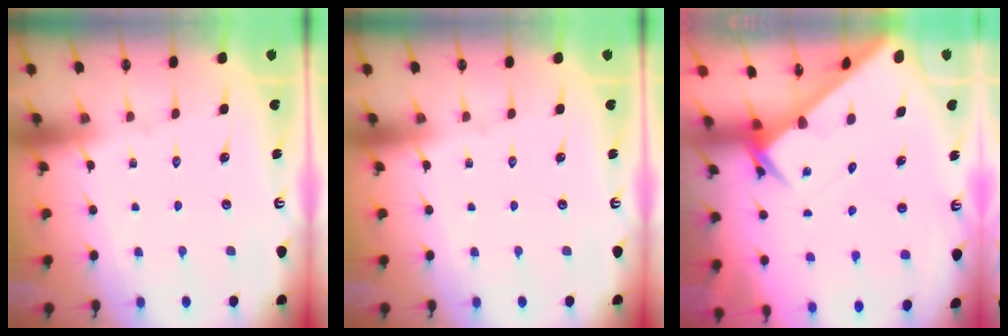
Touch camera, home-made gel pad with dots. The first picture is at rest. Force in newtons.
{"total": 0.0}
{"total": 2.7, "press": 2.7, "slide": 0.1}